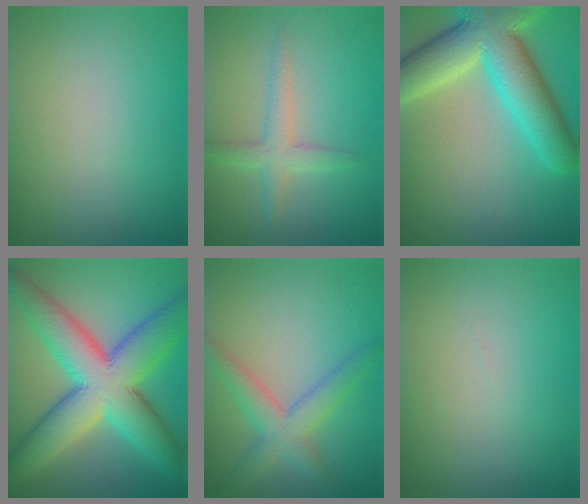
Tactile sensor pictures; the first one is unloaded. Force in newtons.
{"total": 2.4, "press": 2.4, "slide": 0.1}
{"total": 10.2, "press": 10.2, "slide": 0.6}
{"total": 11.9, "press": 11.9, "slide": 0.3}
{"total": 4.0, "press": 4.0, "slide": 0.2}
{"total": 0.0}